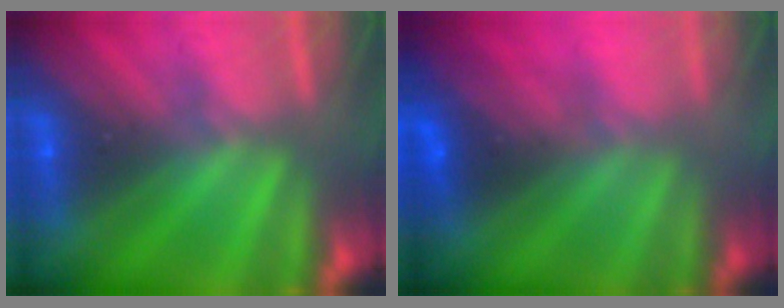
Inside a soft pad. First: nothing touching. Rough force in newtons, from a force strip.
{"total": 2.9}